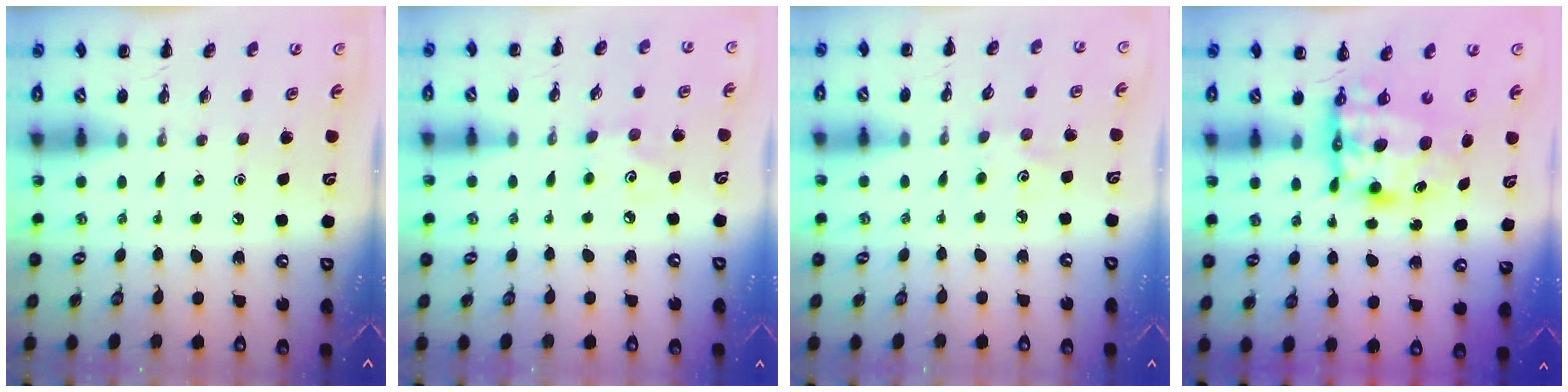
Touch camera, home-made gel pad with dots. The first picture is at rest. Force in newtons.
{"total": 3.6, "press": 3.5, "slide": 0.9}
{"total": 2.9, "press": 2.8, "slide": 0.8}
{"total": 7.4, "press": 7.2, "slide": 1.8}